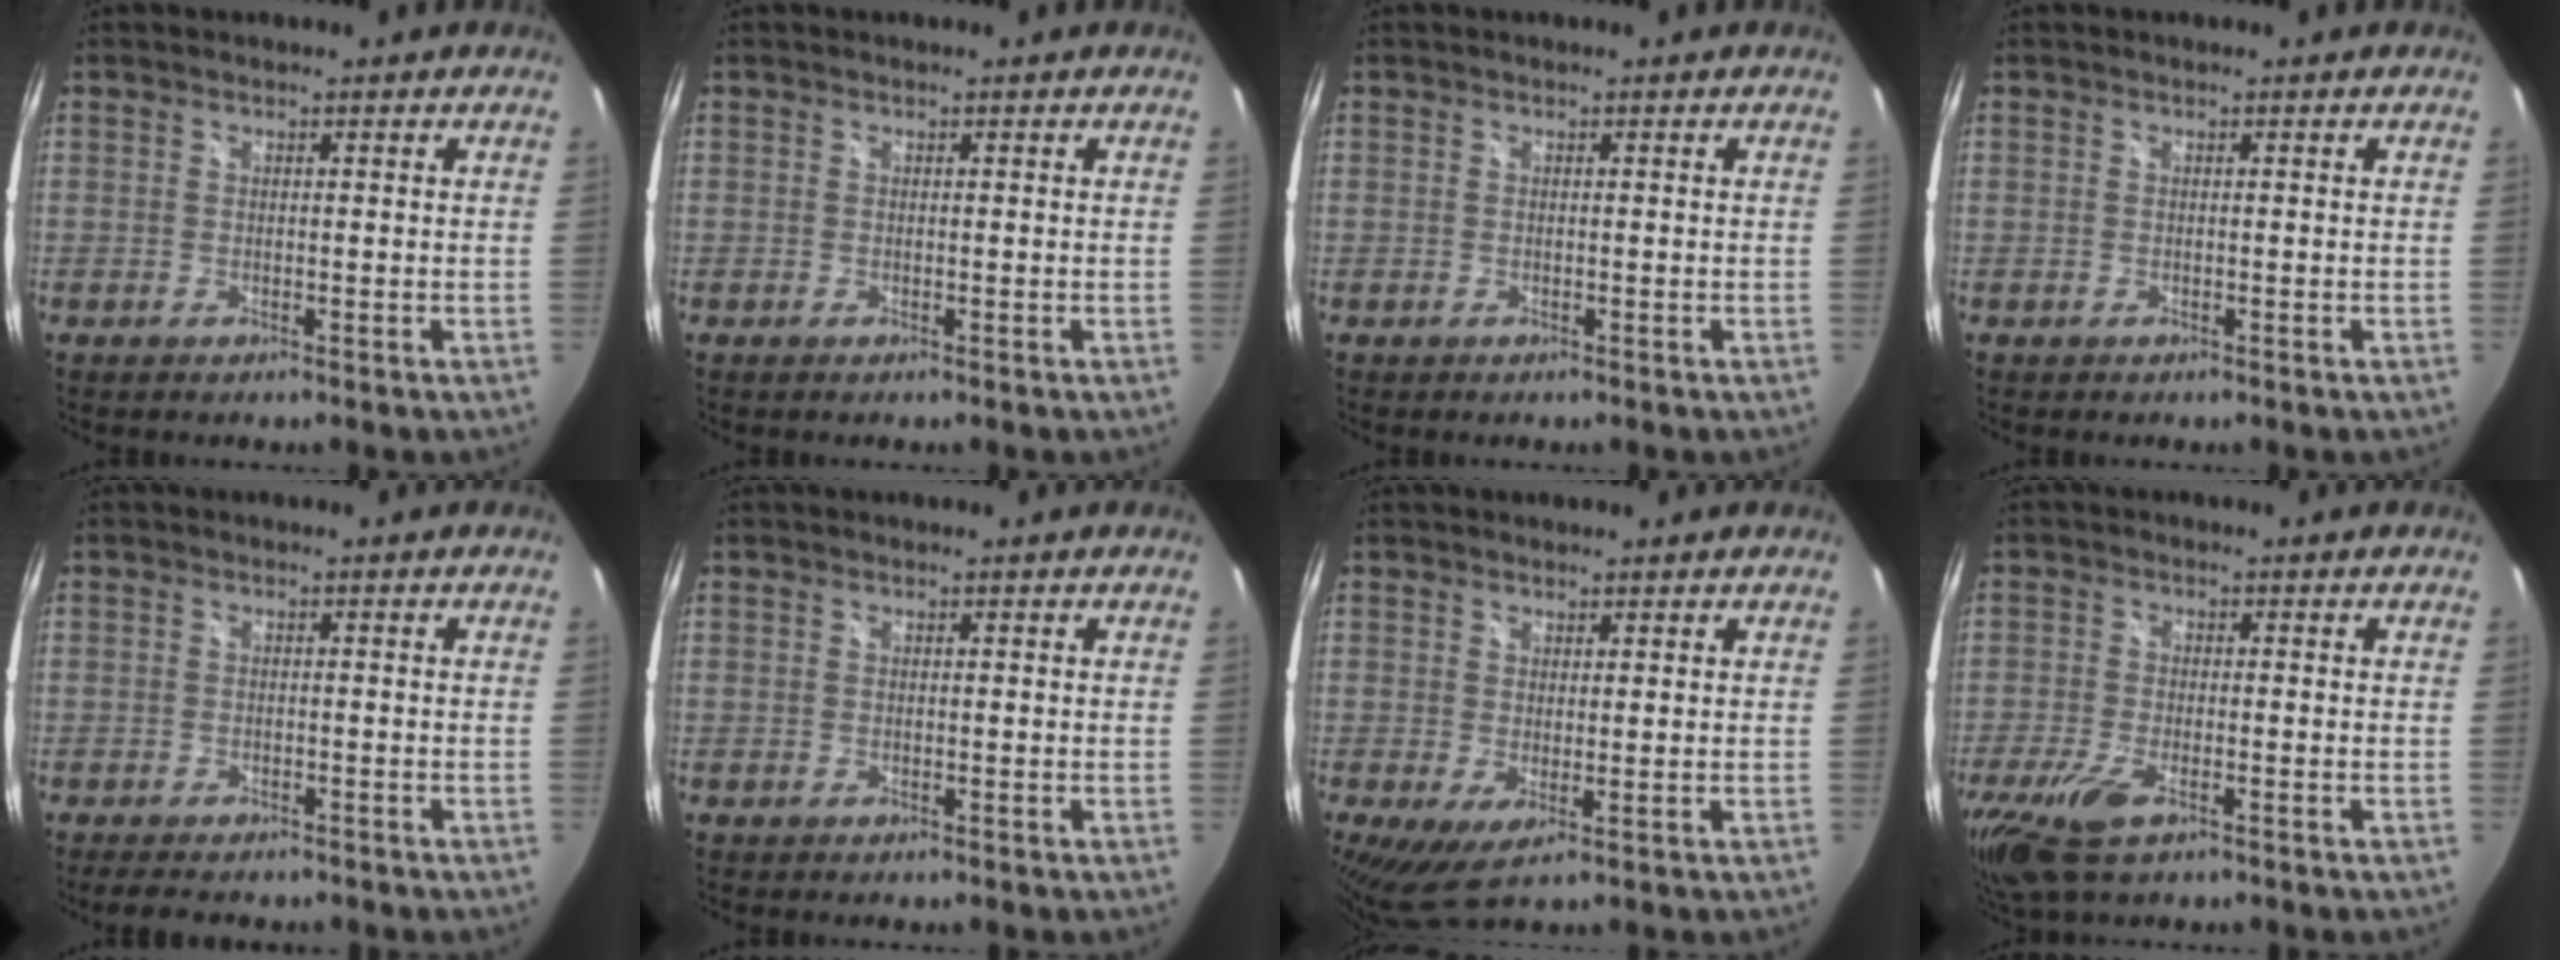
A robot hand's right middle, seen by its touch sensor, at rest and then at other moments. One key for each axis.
{"total": 0.0}
{"total": 0.0}
{"total": 0.0}
{"total": 5.0, "fx": -4.2, "fy": 1.8, "fz": 2.0, "tx": -0.046, "ty": -0.009, "tz": -0.063}
{"total": 0.0}
{"total": 5.0, "fx": 0.6, "fy": 1.4, "fz": 4.7, "tx": -0.083, "ty": -0.015, "tz": 0.011}
{"total": 9.1, "fx": -5.2, "fy": 3.5, "fz": 6.5, "tx": -0.159, "ty": -0.030, "tz": -0.100}